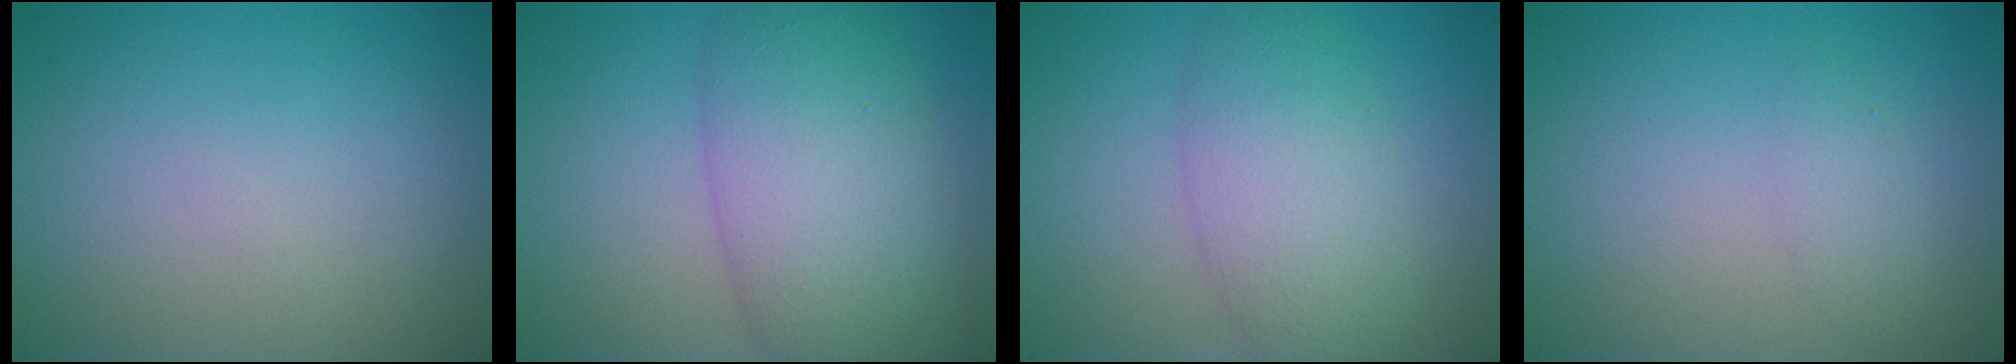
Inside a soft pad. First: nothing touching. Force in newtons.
{"total": 8.7, "press": 8.7, "slide": 0.4}
{"total": 5.6, "press": 5.5, "slide": 0.4}
{"total": 1.3, "press": 1.3, "slide": 0.0}